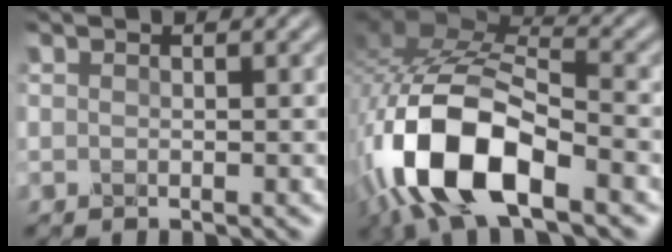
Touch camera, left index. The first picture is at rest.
{"total": 13.2, "force": [-5.8, 5.9, 10.3], "torque": [-0.216, -0.001, -0.111]}